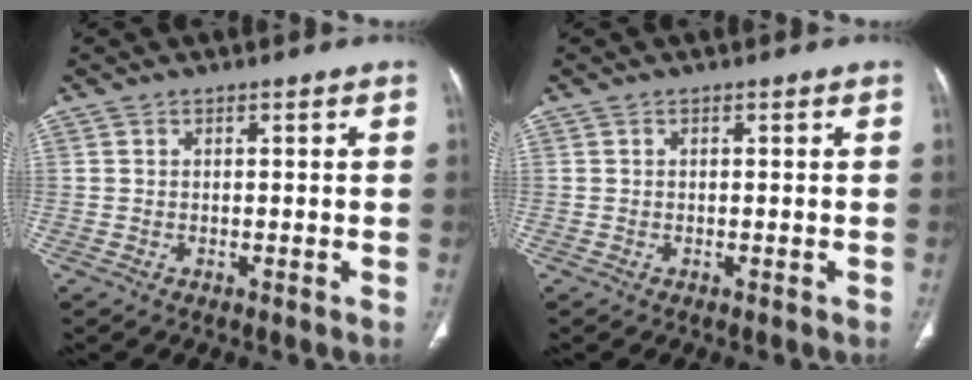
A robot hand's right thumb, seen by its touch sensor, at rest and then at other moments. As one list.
[{"total": 0.0}]